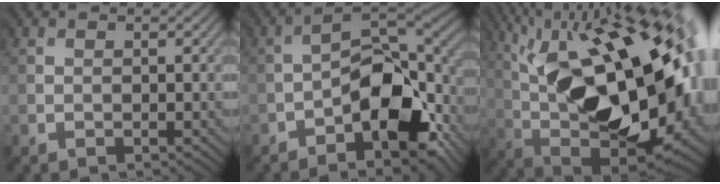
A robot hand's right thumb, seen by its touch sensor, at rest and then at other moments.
{"total": 12.3, "force": [-5.3, 5.5, 9.7], "torque": [-0.147, -0.011, -0.095]}
{"total": 21.4, "force": [2.6, 9.6, 19.0], "torque": [-0.326, 0.019, 0.044]}